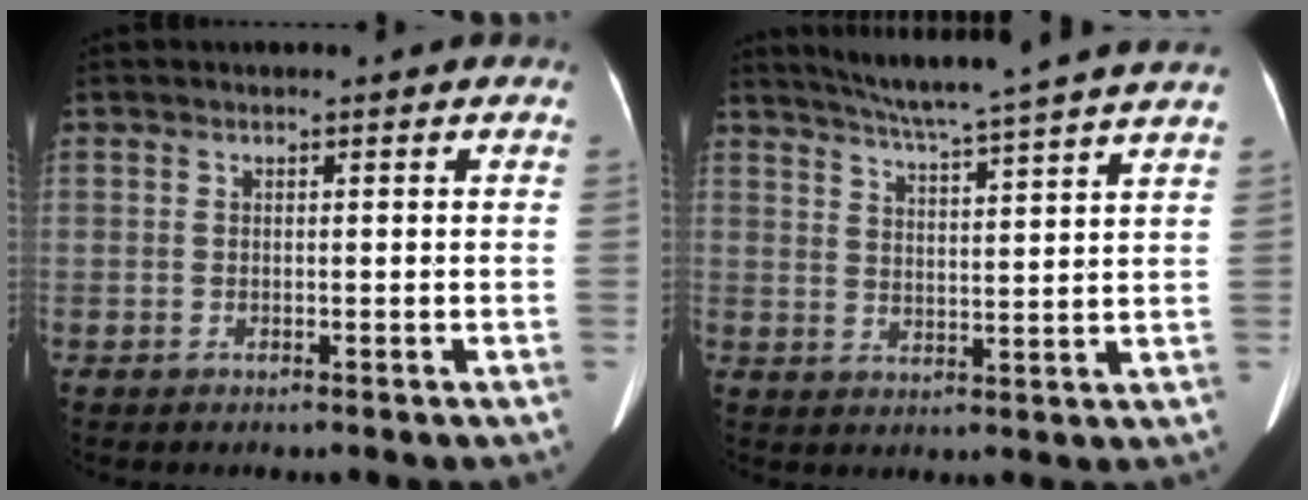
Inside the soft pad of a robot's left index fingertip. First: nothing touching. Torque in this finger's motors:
{"motor_torque": [0.48, -0.96, 0.00, 0.05]}